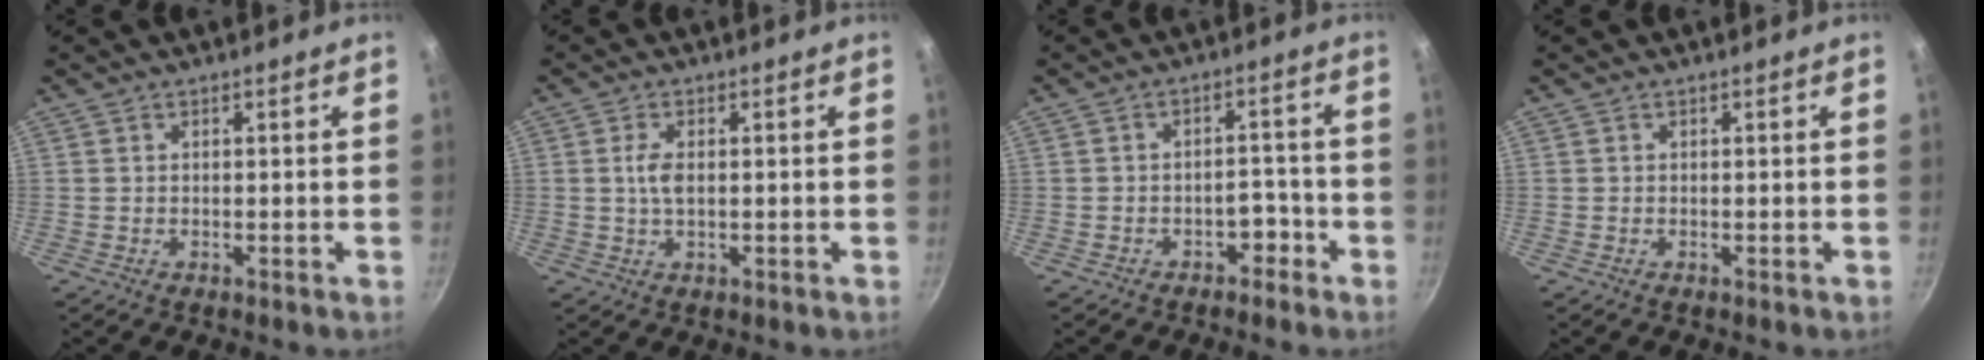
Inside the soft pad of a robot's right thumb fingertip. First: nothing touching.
{"total": 3.2, "force": [0.3, 1.5, 2.8], "torque": [-0.060, 0.001, 0.005]}
{"total": 4.2, "force": [-2.5, 2.8, 2.0], "torque": [-0.009, 0.029, -0.038]}
{"total": 0.0}